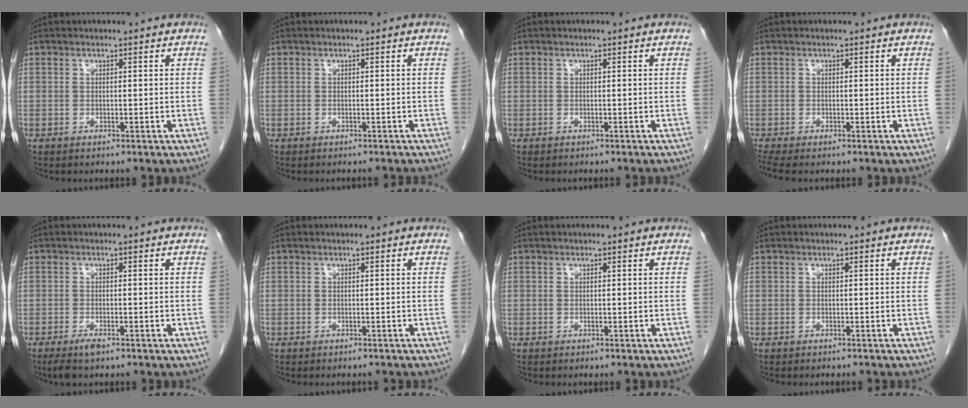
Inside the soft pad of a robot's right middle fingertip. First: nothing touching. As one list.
[{"total": 2.7, "force": [-2.5, 0.4, 0.9], "torque": [-0.015, -0.003, -0.028]}, {"total": 1.6, "force": [-1.4, 0.3, 0.6], "torque": [-0.011, -0.002, -0.016]}, {"total": 2.3, "force": [-1.9, 0.3, 1.2], "torque": [-0.026, -0.008, -0.035]}, {"total": 2.6, "force": [-1.8, 0.5, 1.8], "torque": [-0.040, -0.005, -0.032]}, {"total": 2.6, "force": [-2.4, 0.4, 0.9], "torque": [-0.015, -0.003, -0.028]}, {"total": 0.0}, {"total": 2.4, "force": [-2.2, 0.4, 0.9], "torque": [-0.015, -0.003, -0.025]}]